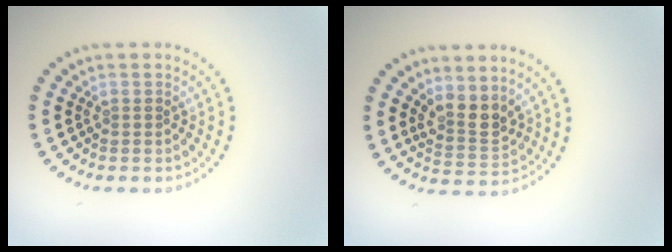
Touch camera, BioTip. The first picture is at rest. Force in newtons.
{"total": 2.8, "press": 2.4, "slide": 1.4}